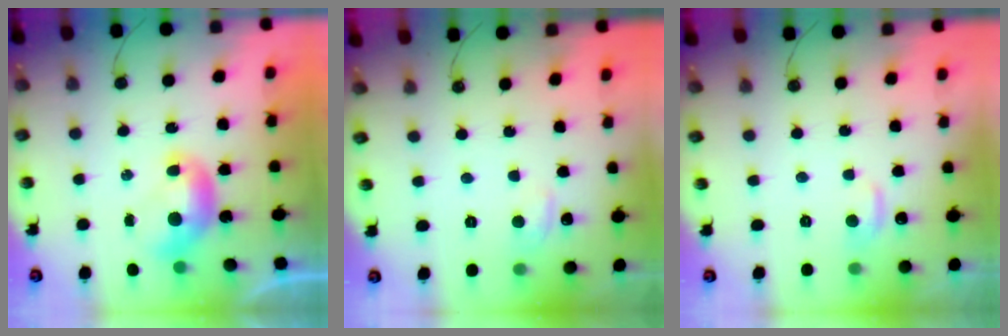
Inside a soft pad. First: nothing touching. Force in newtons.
{"total": 0.8, "press": 0.1, "slide": 0.8}
{"total": 0.9, "press": 0.8, "slide": 0.5}